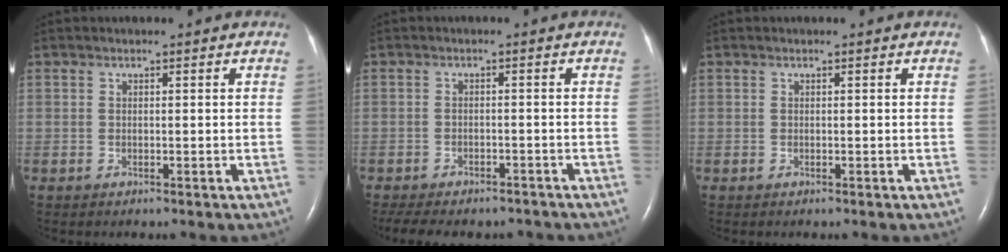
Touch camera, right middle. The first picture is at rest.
{"total": 11.0, "force": [-9.6, 3.7, 3.9], "torque": [-0.078, 0.000, -0.124]}
{"total": 0.0}